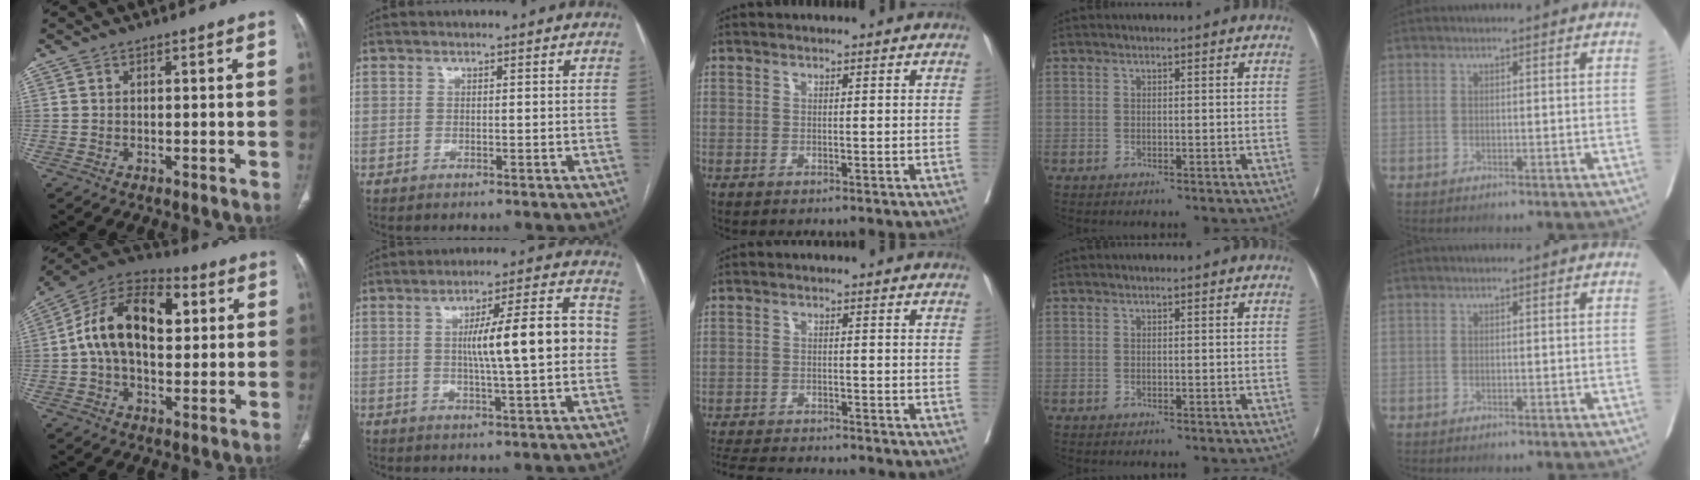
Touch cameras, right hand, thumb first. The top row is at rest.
{"thumb": {"total": 18.3, "force": [2.8, 11.2, 14.2], "torque": [-0.222, 0.027, 0.040]}, "index": {"total": 12.8, "force": [0.9, 1.1, 12.7], "torque": [-0.192, 0.020, 0.013]}, "middle": {"total": 12.3, "force": [-11.4, 1.8, 4.3], "torque": [-0.073, -0.011, -0.161]}}